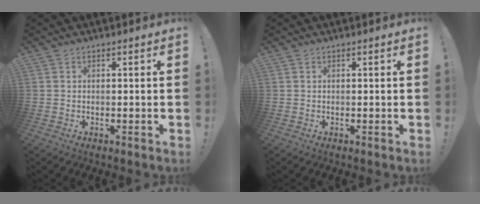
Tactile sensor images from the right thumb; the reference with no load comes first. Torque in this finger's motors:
{"motor_torque": [0.03, 0.03, 0.10, -0.16, 0.03]}